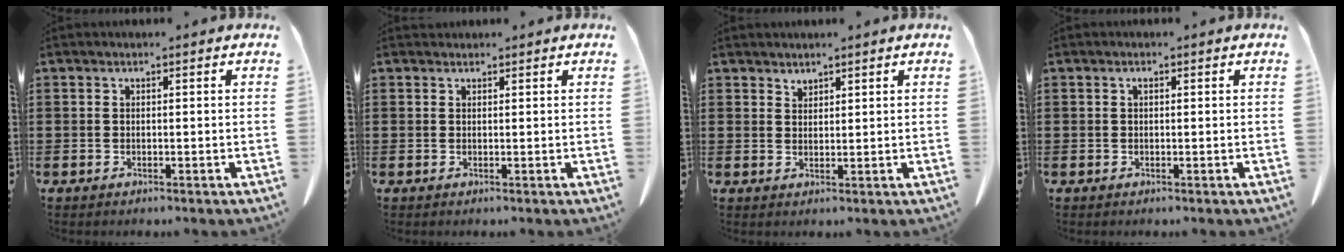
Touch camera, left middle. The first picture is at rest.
{"total": 0.7, "force": [0.7, 0.2, 0.0], "torque": [-0.002, -0.002, 0.014]}
{"total": 1.5, "force": [1.5, 0.2, 0.0], "torque": [-0.004, -0.003, 0.031]}
{"total": 0.5, "force": [0.2, 0.2, 0.5], "torque": [-0.010, -0.001, 0.004]}